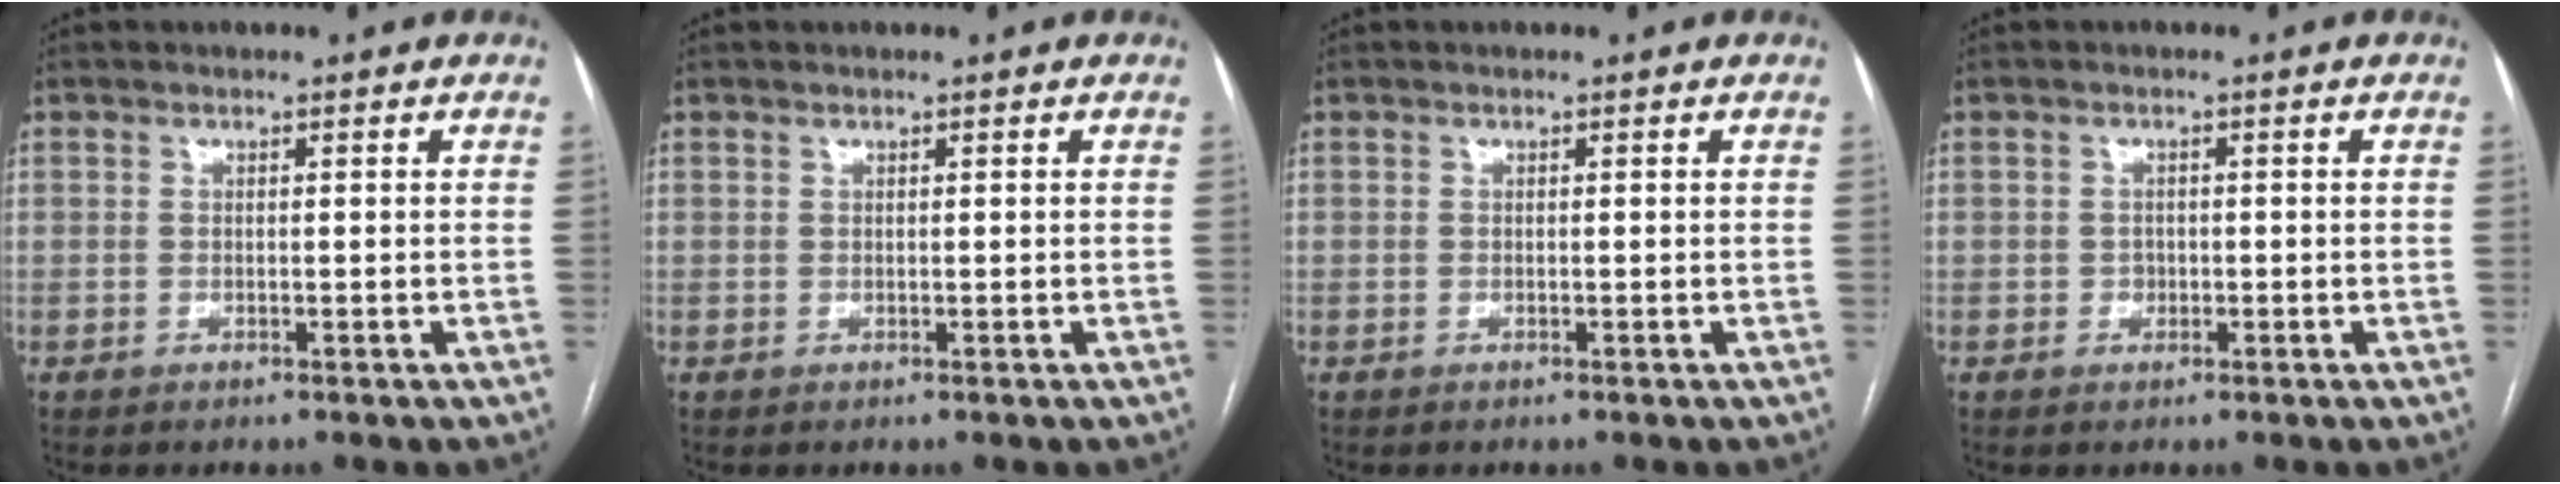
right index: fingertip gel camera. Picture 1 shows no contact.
{"total": 0.0}
{"total": 0.0}
{"total": 1.2, "force": [-0.4, 1.0, 0.4], "torque": [-0.006, 0.004, -0.004]}